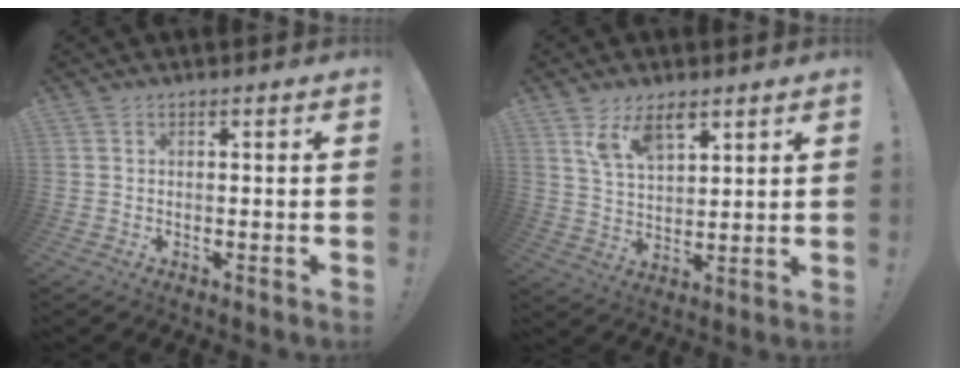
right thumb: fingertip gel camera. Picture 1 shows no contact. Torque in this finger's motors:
{"motor_torque": [-0.08, 1.23, 0.19, 0.07, 0.23]}